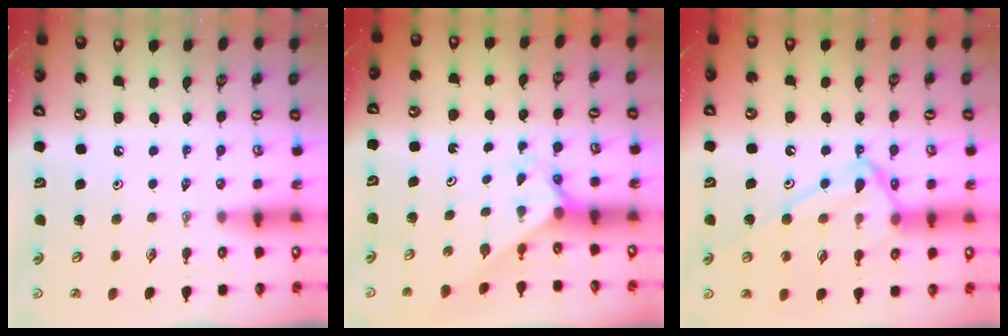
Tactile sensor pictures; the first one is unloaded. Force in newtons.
{"total": 2.0, "press": 1.9, "slide": 0.2}
{"total": 15.6, "press": 15.5, "slide": 1.4}